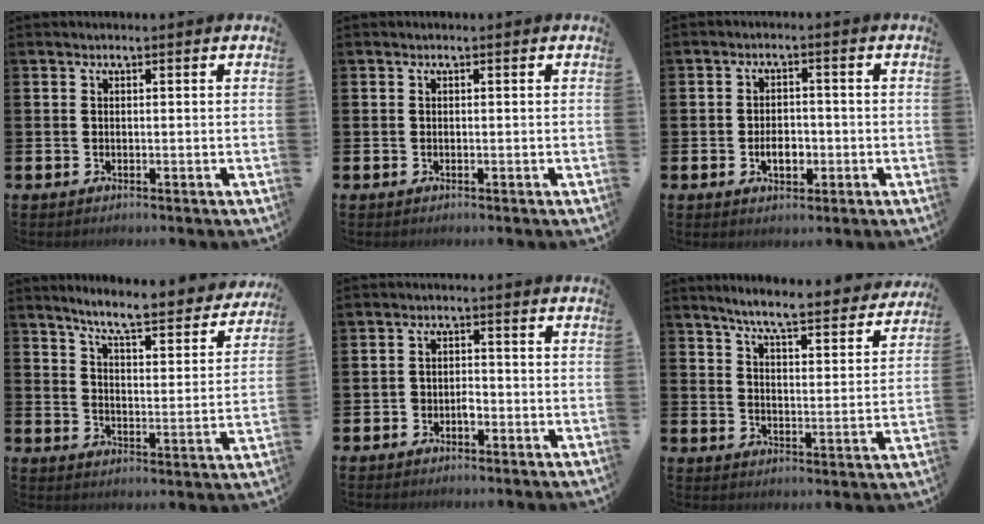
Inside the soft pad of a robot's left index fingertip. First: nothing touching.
{"total": 0.0}
{"total": 3.7, "force": [-1.0, 2.4, 2.7], "torque": [-0.033, -0.003, -0.023]}
{"total": 7.2, "force": [6.7, 0.4, 2.7], "torque": [-0.071, -0.050, 0.111]}
{"total": 1.9, "force": [-1.2, 1.3, 0.8], "torque": [-0.016, 0.004, -0.026]}
{"total": 6.6, "force": [6.2, 0.1, 2.3], "torque": [-0.061, -0.044, 0.103]}